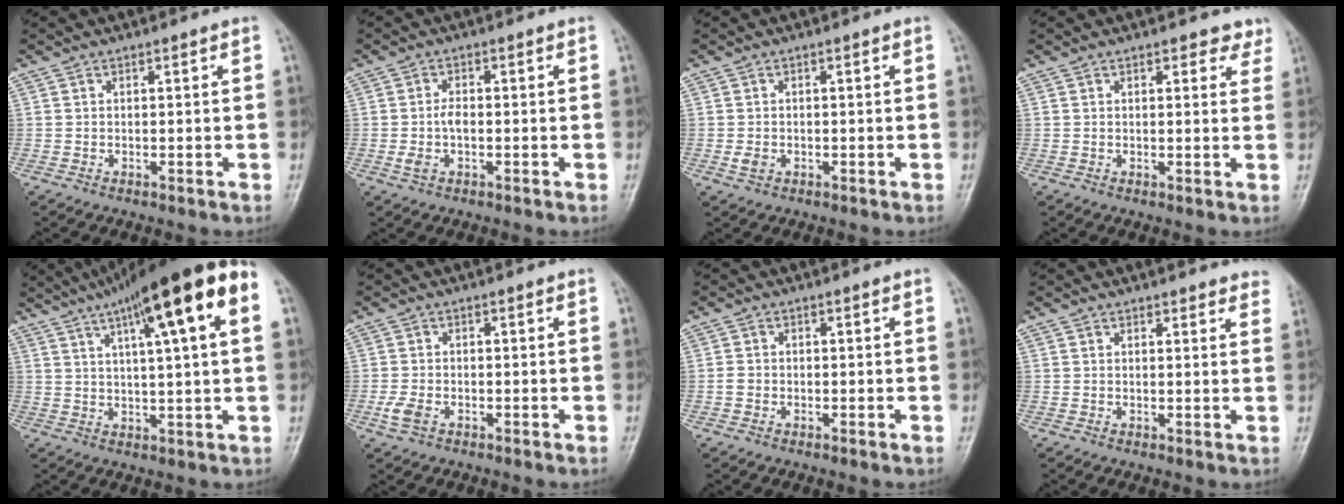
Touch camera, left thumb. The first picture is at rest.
{"total": 3.5, "force": [-0.8, 1.9, 2.8], "torque": [-0.065, 0.010, -0.018]}
{"total": 1.6, "force": [-0.6, 1.2, 0.9], "torque": [-0.021, 0.001, -0.012]}
{"total": 2.6, "force": [1.7, 1.5, 1.2], "torque": [0.009, -0.005, 0.015]}
{"total": 17.9, "force": [7.6, 2.8, 15.9], "torque": [-0.249, 0.013, 0.113]}
{"total": 2.9, "force": [-1.4, 1.7, 1.8], "torque": [-0.050, 0.002, -0.029]}
{"total": 1.5, "force": [-0.6, 1.2, 0.6], "torque": [-0.013, 0.005, -0.016]}
{"total": 4.0, "force": [3.6, 1.4, 0.9], "torque": [0.024, -0.012, 0.025]}